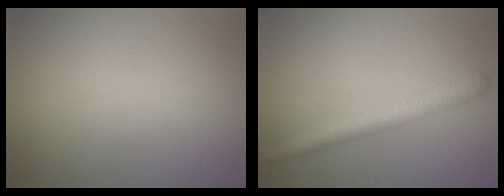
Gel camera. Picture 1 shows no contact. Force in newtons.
{"total": 2.8, "press": 2.8, "slide": 0.1}